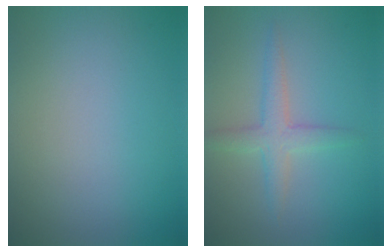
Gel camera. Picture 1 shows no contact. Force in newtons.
{"total": 2.7, "press": 2.7, "slide": 0.1}